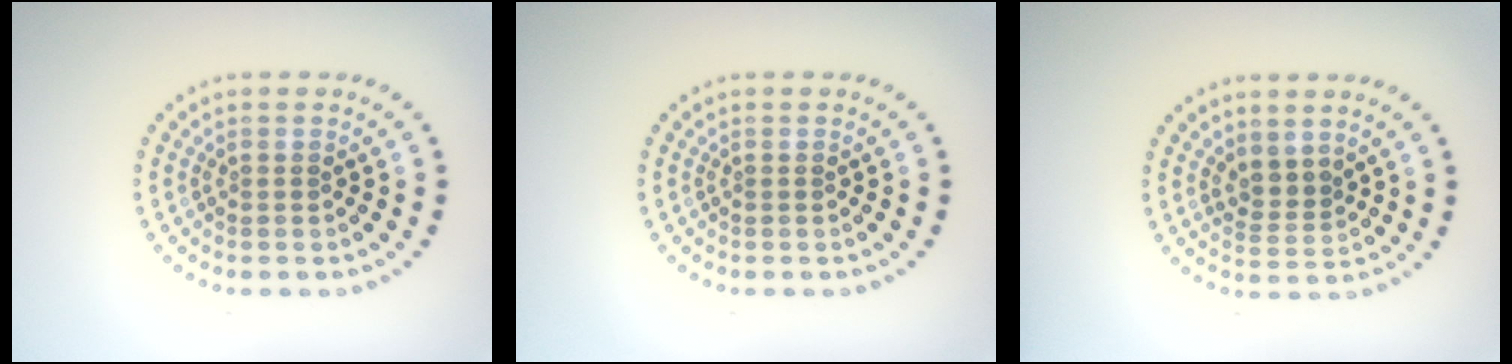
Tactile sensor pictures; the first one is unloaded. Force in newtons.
{"total": 0.0}
{"total": 2.0, "press": 1.3, "slide": 1.6}